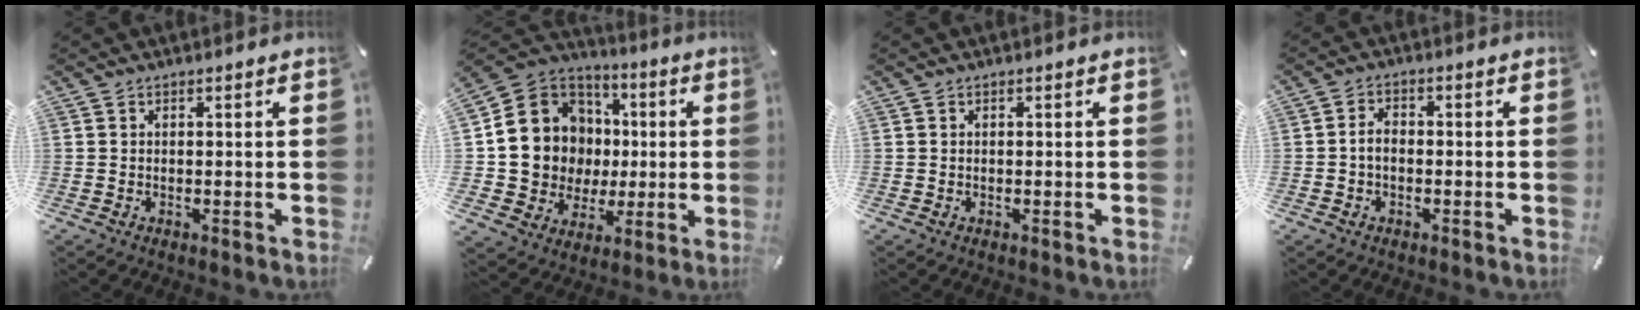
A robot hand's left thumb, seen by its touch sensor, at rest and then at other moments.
{"total": 14.9, "force": [0.6, 14.4, 3.7], "torque": [-0.072, -0.013, 0.038]}
{"total": 0.0}
{"total": 3.1, "force": [-0.8, 2.1, 2.3], "torque": [-0.044, 0.008, -0.015]}